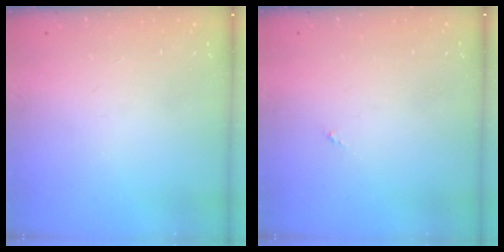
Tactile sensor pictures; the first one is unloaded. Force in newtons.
{"total": 0.0}